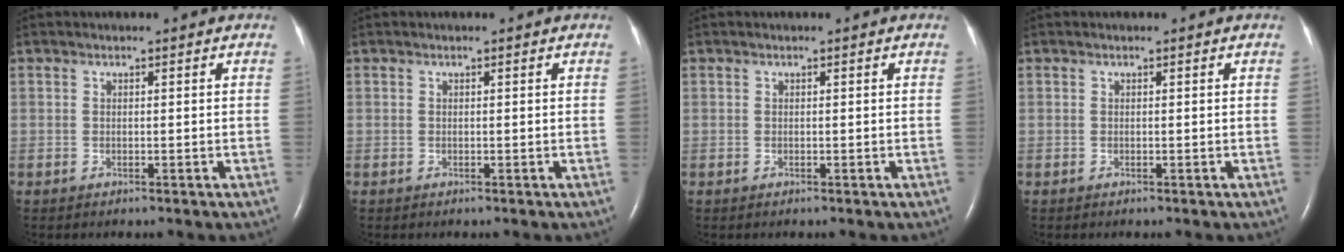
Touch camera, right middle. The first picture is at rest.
{"total": 0.0}
{"total": 0.0}
{"total": 0.0}